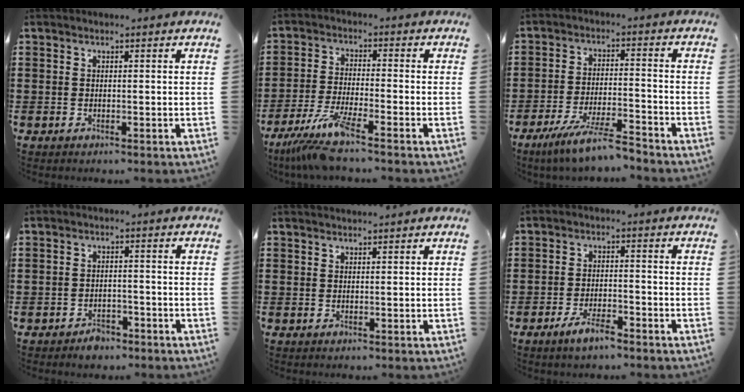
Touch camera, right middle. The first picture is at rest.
{"total": 7.2, "force": [-5.4, 0.2, 4.7], "torque": [-0.114, -0.025, -0.105]}
{"total": 7.4, "force": [-6.4, 0.1, 3.9], "torque": [-0.085, -0.012, -0.122]}
{"total": 2.5, "force": [-2.1, 1.2, 0.4], "torque": [-0.013, 0.003, -0.045]}
{"total": 0.9, "force": [0.9, -0.1, 0.0], "torque": [-0.001, -0.001, 0.018]}
{"total": 4.3, "force": [-3.0, 1.1, 2.9], "torque": [-0.061, 0.003, -0.059]}